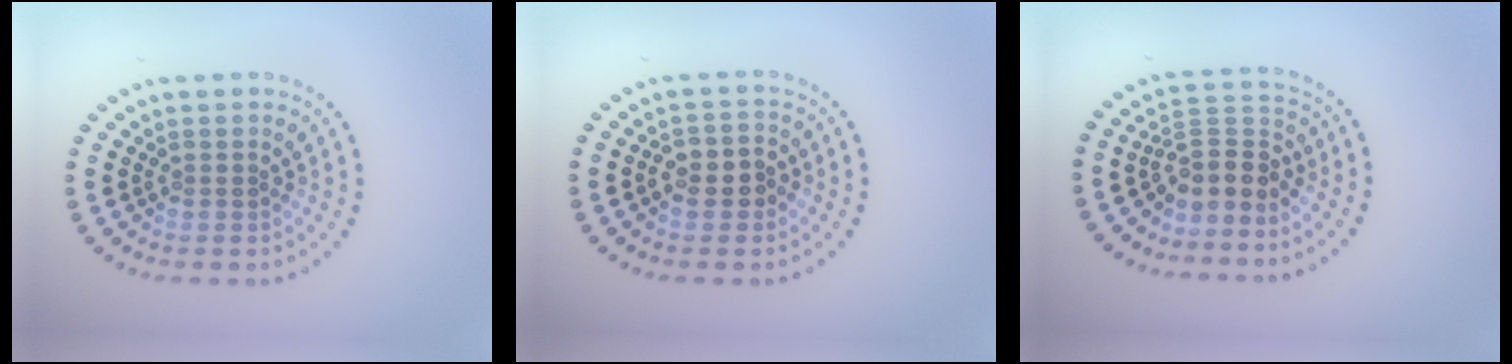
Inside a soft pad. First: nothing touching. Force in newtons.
{"total": 2.6, "press": 2.4, "slide": 1.0}
{"total": 3.4, "press": 2.7, "slide": 2.0}